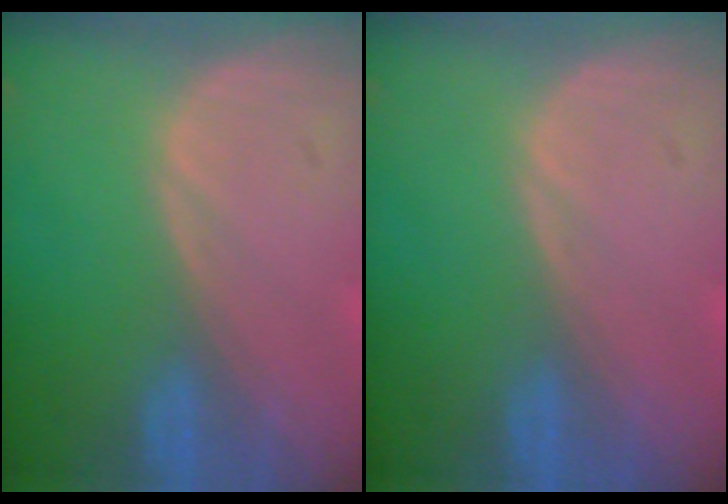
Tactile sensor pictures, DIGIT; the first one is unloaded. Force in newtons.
{"total": 0.0}